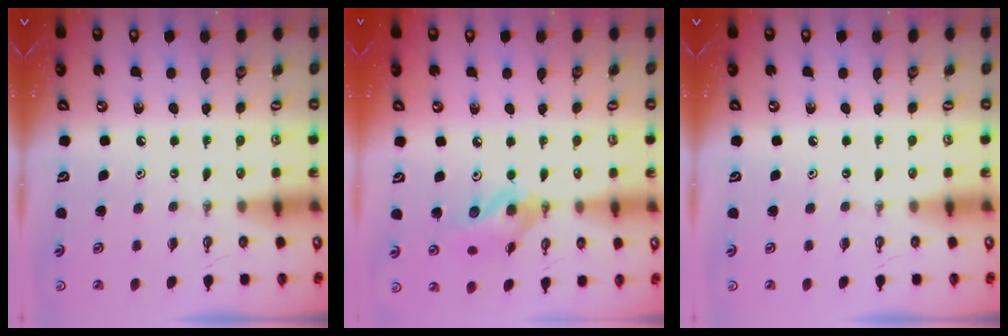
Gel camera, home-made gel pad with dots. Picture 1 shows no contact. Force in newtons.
{"total": 11.9, "press": 11.9, "slide": 1.4}
{"total": 0.0}